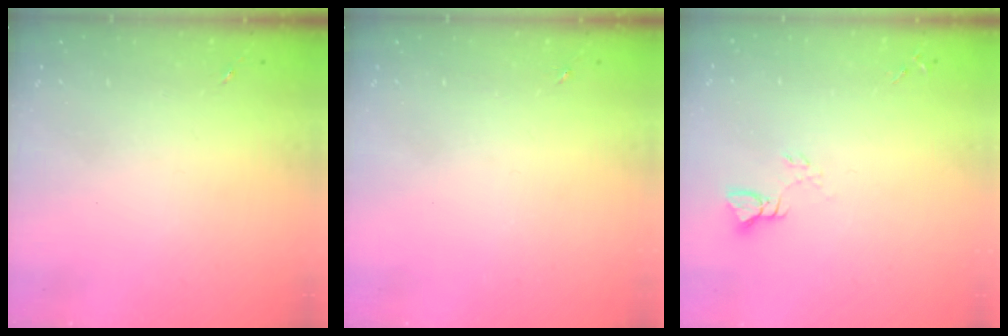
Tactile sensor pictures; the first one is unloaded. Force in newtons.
{"total": 0.0}
{"total": 2.8, "press": 2.8, "slide": 0.2}